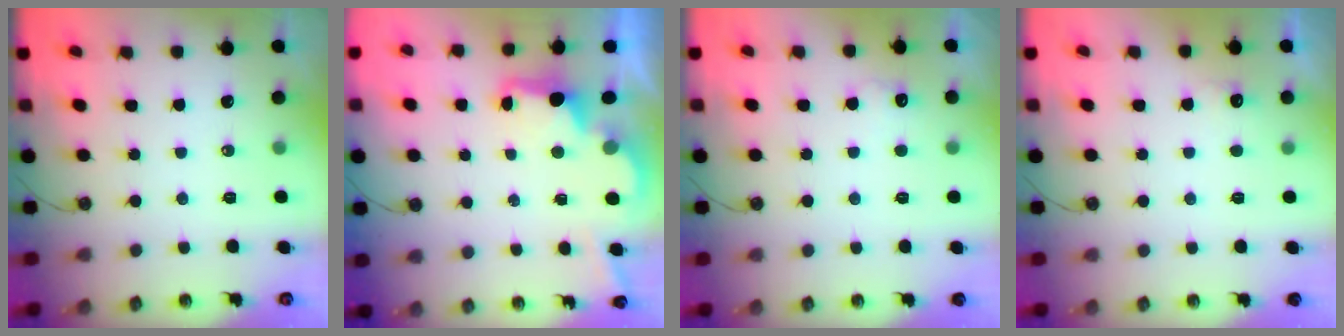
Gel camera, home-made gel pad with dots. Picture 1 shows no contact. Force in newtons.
{"total": 2.6, "press": 2.5, "slide": 0.8}
{"total": 5.7, "press": 5.6, "slide": 1.3}
{"total": 4.5, "press": 4.3, "slide": 1.2}